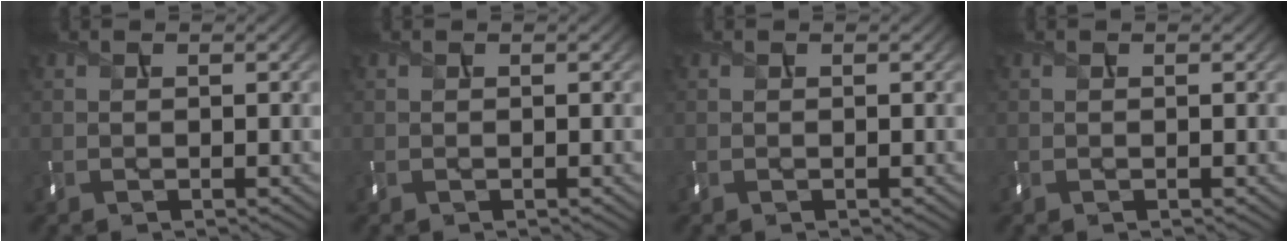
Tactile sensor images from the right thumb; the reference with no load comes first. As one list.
[{"total": 0.0}, {"total": 0.0}, {"total": 0.0}]